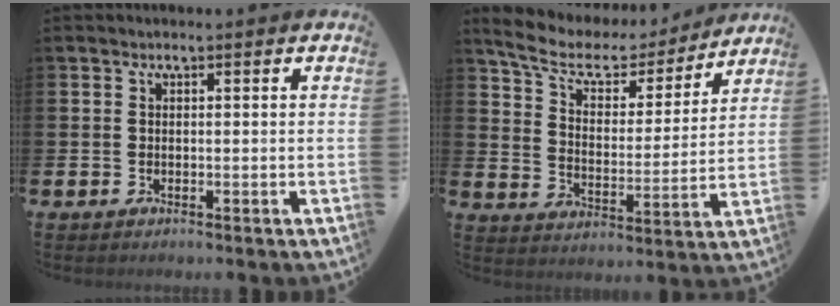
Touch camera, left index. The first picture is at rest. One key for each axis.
{"total": 7.5, "fx": 6.4, "fy": 3.0, "fz": 2.6, "tx": -0.082, "ty": -0.041, "tz": 0.107}